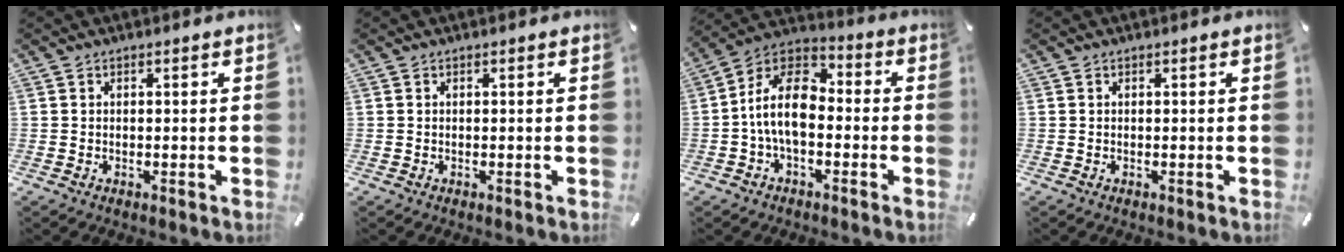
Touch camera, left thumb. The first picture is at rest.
{"total": 0.0}
{"total": 13.1, "force": [-3.1, 7.9, 10.0], "torque": [-0.211, 0.018, -0.060]}
{"total": 0.0}